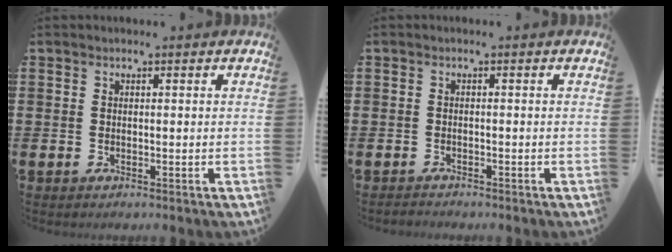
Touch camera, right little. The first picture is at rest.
{"total": 0.7, "force": [-0.7, 0.0, -0.1], "torque": [-0.001, -0.001, -0.015]}